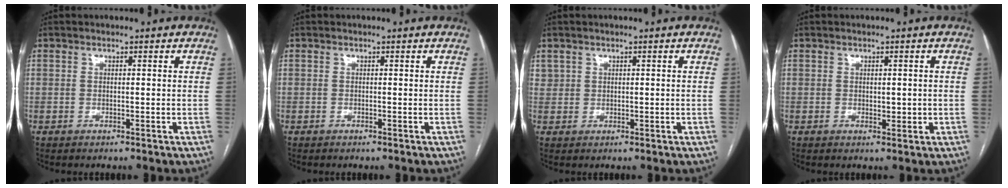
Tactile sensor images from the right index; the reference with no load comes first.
{"total": 0.0}
{"total": 1.5, "force": [0.8, 1.2, 0.2], "torque": [0.001, 0.007, 0.015]}
{"total": 1.8, "force": [0.0, 0.9, 1.5], "torque": [-0.020, -0.002, 0.003]}